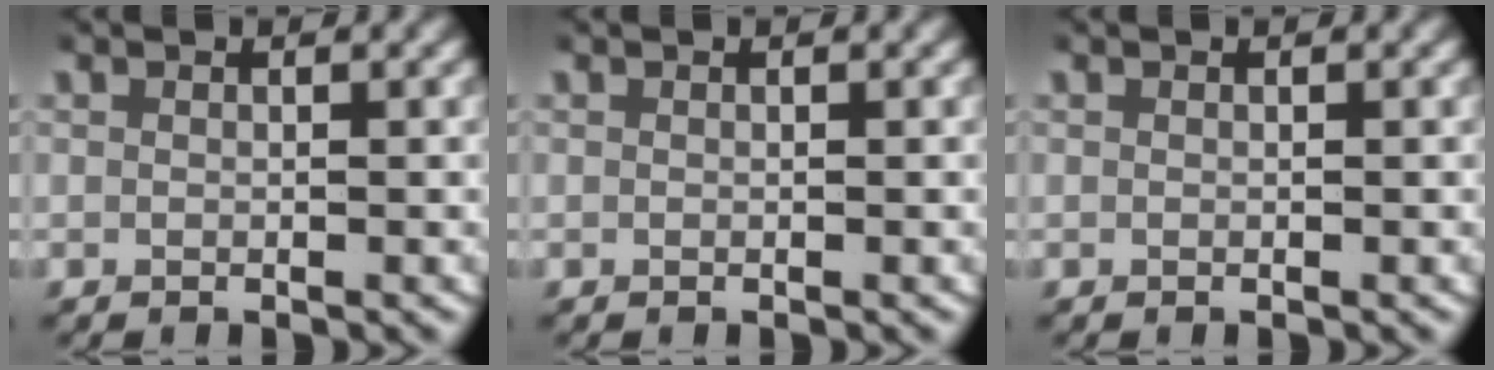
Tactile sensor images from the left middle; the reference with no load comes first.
{"total": 0.0}
{"total": 0.0}